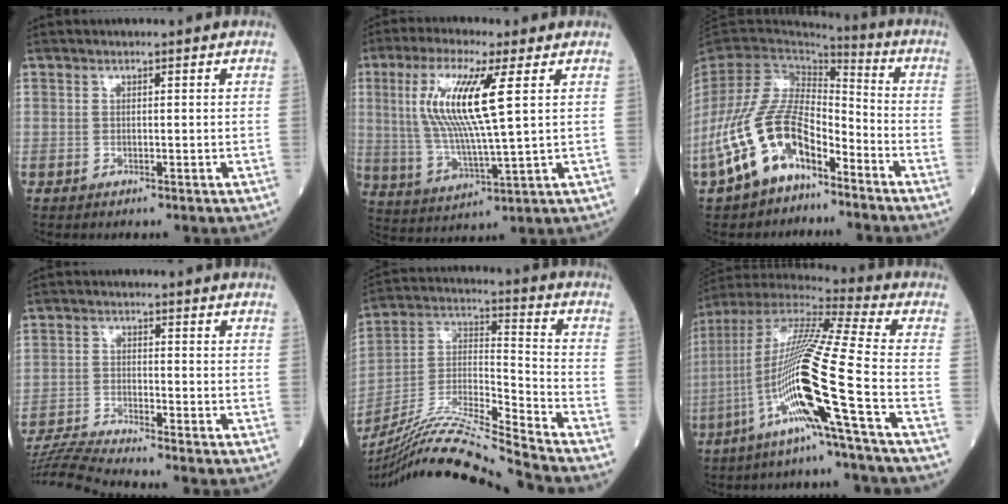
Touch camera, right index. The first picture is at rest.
{"total": 12.9, "force": [3.4, 0.8, 12.4], "torque": [-0.265, 0.000, 0.063]}
{"total": 13.3, "force": [-7.5, 6.3, 9.0], "torque": [-0.201, 0.016, -0.143]}
{"total": 6.7, "force": [-6.3, -2.0, 0.8], "torque": [-0.018, -0.019, -0.123]}
{"total": 19.3, "force": [-17.5, -2.5, 7.6], "torque": [-0.150, 0.004, -0.315]}
{"total": 19.0, "force": [-6.6, -1.8, 17.8], "torque": [-0.362, -0.012, -0.138]}